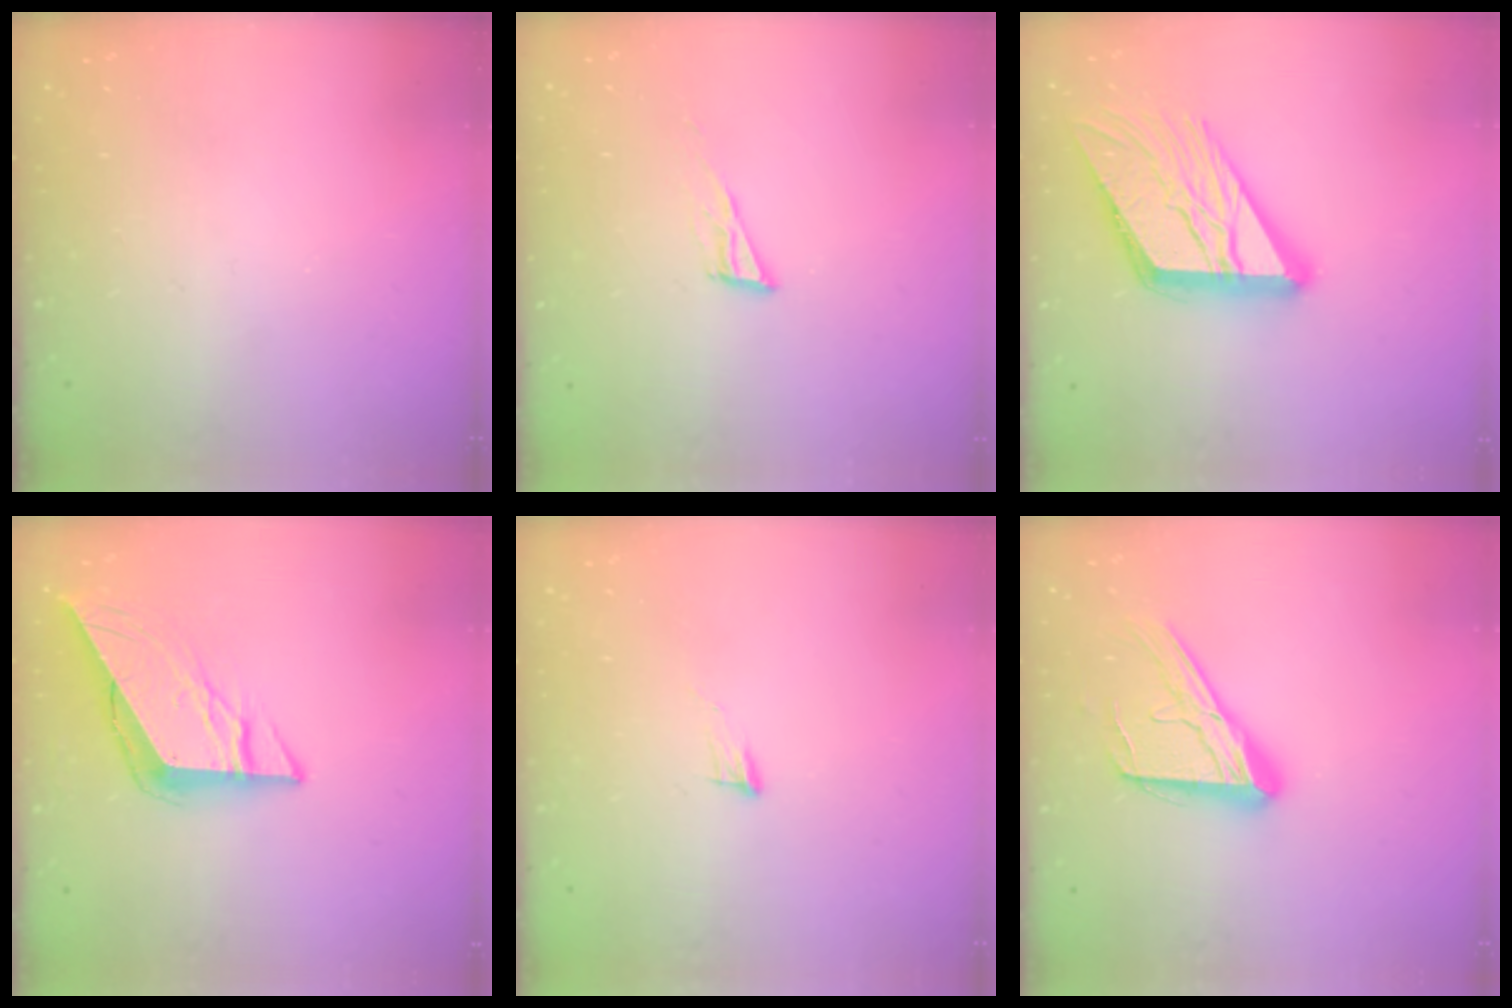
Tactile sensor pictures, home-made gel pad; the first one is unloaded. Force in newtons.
{"total": 7.0, "press": 6.9, "slide": 0.9}
{"total": 19.0, "press": 18.9, "slide": 2.0}
{"total": 9.4, "press": 9.3, "slide": 0.7}
{"total": 5.2, "press": 5.1, "slide": 1.0}
{"total": 15.7, "press": 15.7, "slide": 1.5}